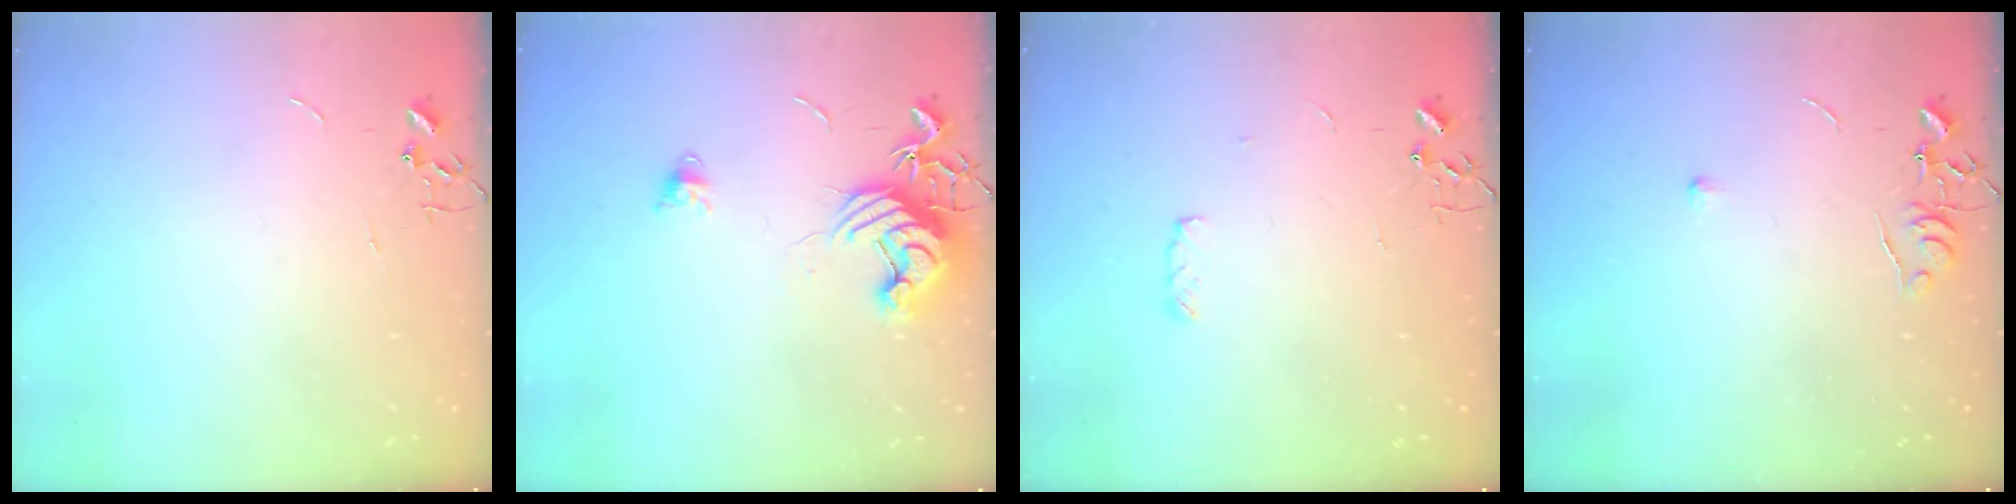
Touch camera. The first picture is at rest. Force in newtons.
{"total": 11.6, "press": 11.6, "slide": 0.5}
{"total": 3.7, "press": 3.7, "slide": 0.6}
{"total": 5.5, "press": 5.4, "slide": 0.8}